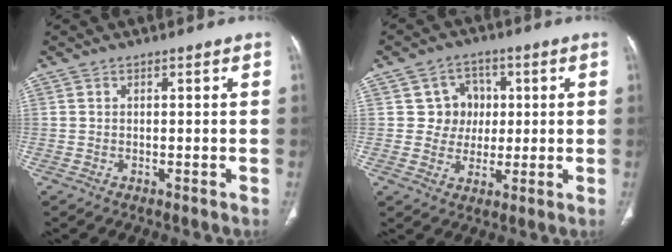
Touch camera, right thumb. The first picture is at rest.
{"total": 7.0, "force": [1.2, 6.7, 1.8], "torque": [0.016, 0.008, 0.015]}